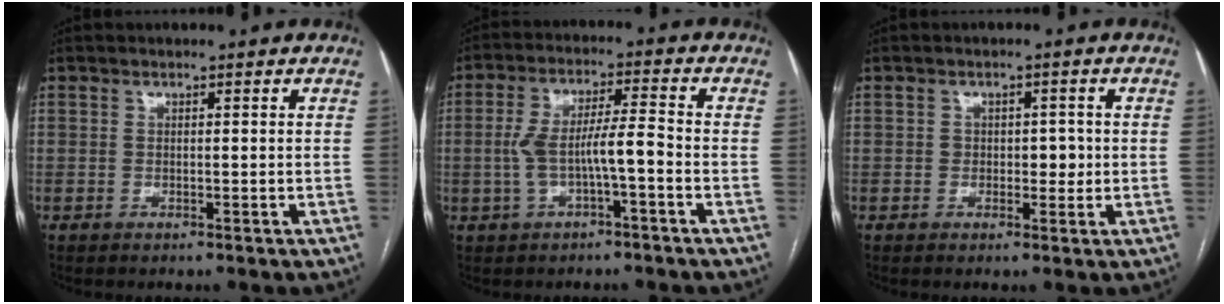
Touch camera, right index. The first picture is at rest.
{"total": 7.2, "force": [-1.8, 1.1, 6.9], "torque": [-0.141, 0.024, -0.030]}
{"total": 2.8, "force": [-0.1, 1.9, 2.1], "torque": [-0.022, 0.007, 0.001]}